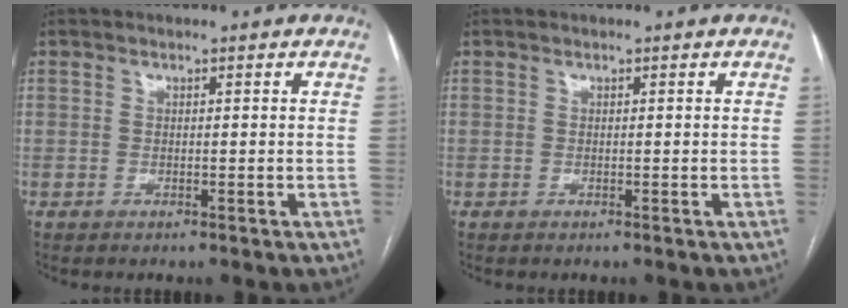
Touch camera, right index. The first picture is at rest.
{"total": 0.0}